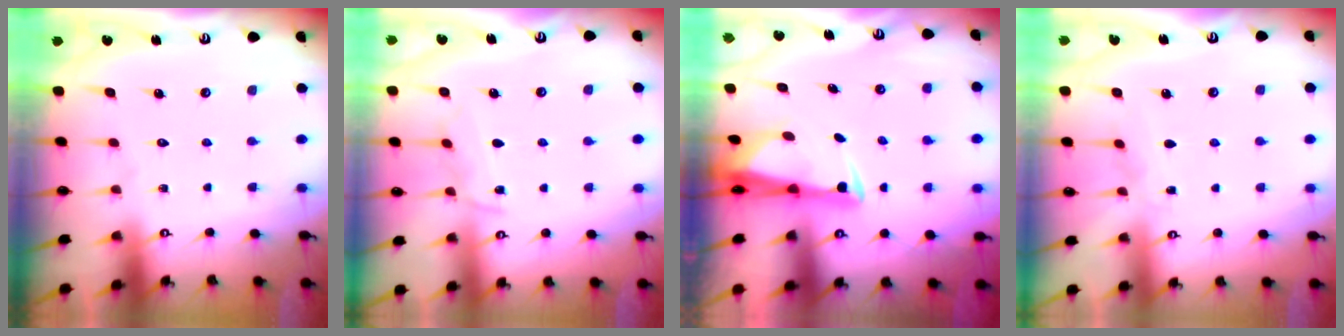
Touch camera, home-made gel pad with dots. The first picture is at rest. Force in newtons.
{"total": 5.6, "press": 5.6, "slide": 0.6}
{"total": 2.8, "press": 2.7, "slide": 1.0}
{"total": 3.4, "press": 3.4, "slide": 0.5}